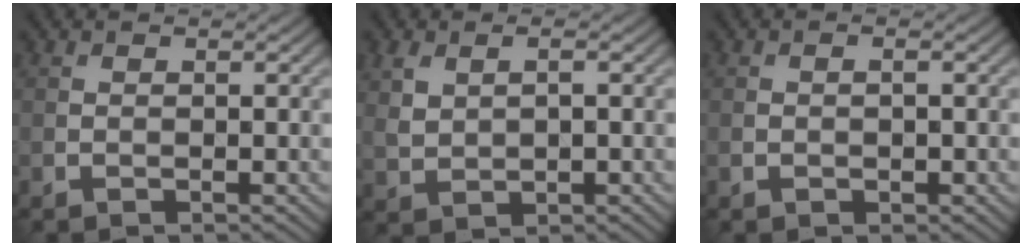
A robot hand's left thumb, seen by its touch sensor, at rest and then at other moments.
{"total": 3.5, "force": [1.0, 2.3, 2.4], "torque": [-0.061, -0.002, 0.023]}
{"total": 1.2, "force": [-0.3, 0.8, 0.9], "torque": [-0.015, 0.000, -0.004]}